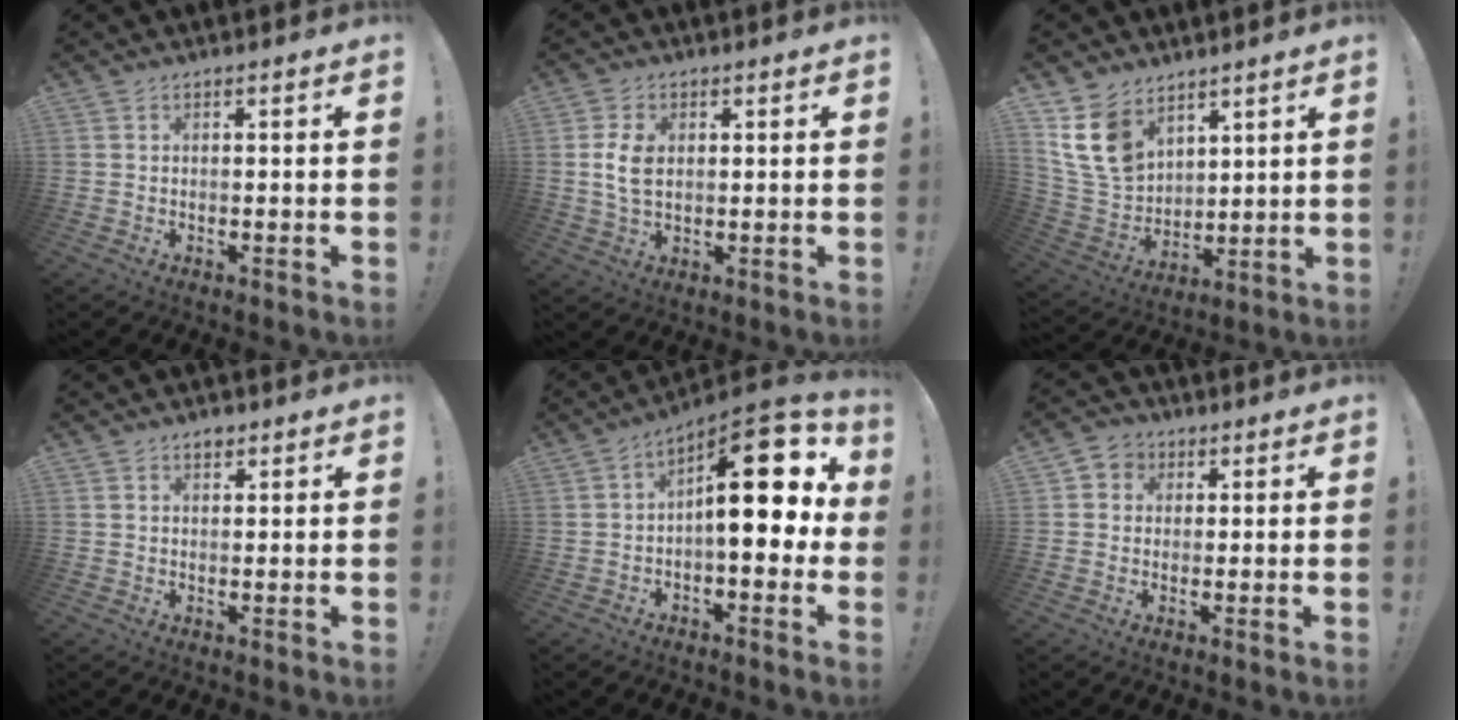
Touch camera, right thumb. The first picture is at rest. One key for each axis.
{"total": 7.1, "fx": 0.7, "fy": 4.8, "fz": 5.2, "tx": -0.098, "ty": -0.001, "tz": 0.011}
{"total": 16.2, "fx": 9.3, "fy": 10.8, "fz": 7.7, "tx": -0.165, "ty": -0.051, "tz": 0.184}
{"total": 1.9, "fx": 1.3, "fy": 1.3, "fz": 0.7, "tx": -0.003, "ty": -0.006, "tz": 0.021}
{"total": 19.0, "fx": 3.6, "fy": 7.9, "fz": 16.9, "tx": -0.227, "ty": -0.019, "tz": 0.062}
{"total": 4.2, "fx": 0.4, "fy": 4.0, "fz": 1.2, "tx": -0.013, "ty": 0.004, "tz": 0.007}